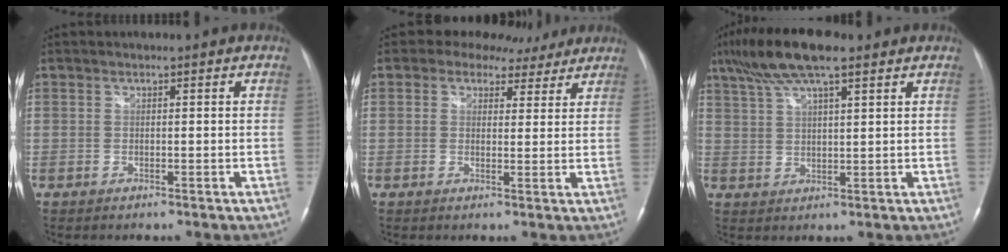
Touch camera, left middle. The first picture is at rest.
{"total": 6.9, "force": [5.3, 4.1, 1.7], "torque": [-0.023, 0.019, 0.063]}
{"total": 10.4, "force": [7.2, 2.0, 7.3], "torque": [-0.145, 0.023, 0.125]}